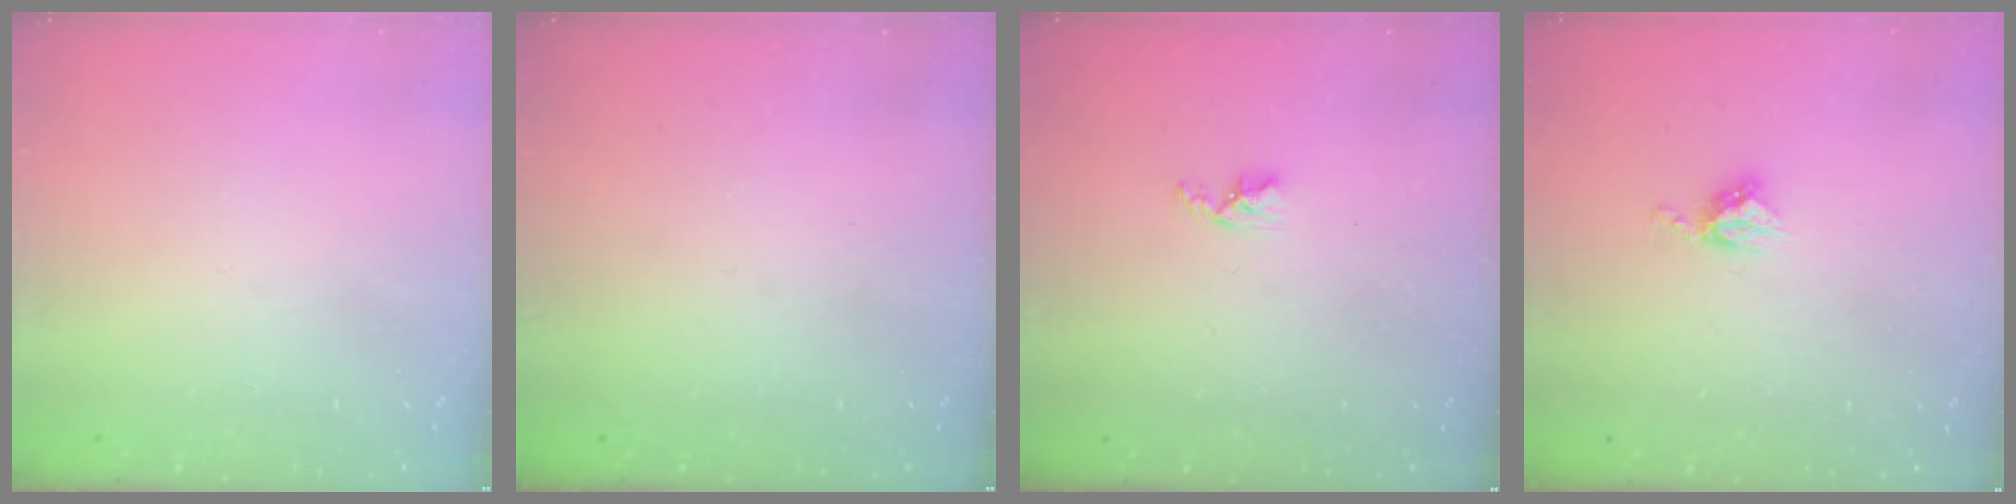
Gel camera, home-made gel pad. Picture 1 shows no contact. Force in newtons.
{"total": 0.0}
{"total": 2.7, "press": 2.7, "slide": 0.5}
{"total": 4.9, "press": 4.8, "slide": 0.2}